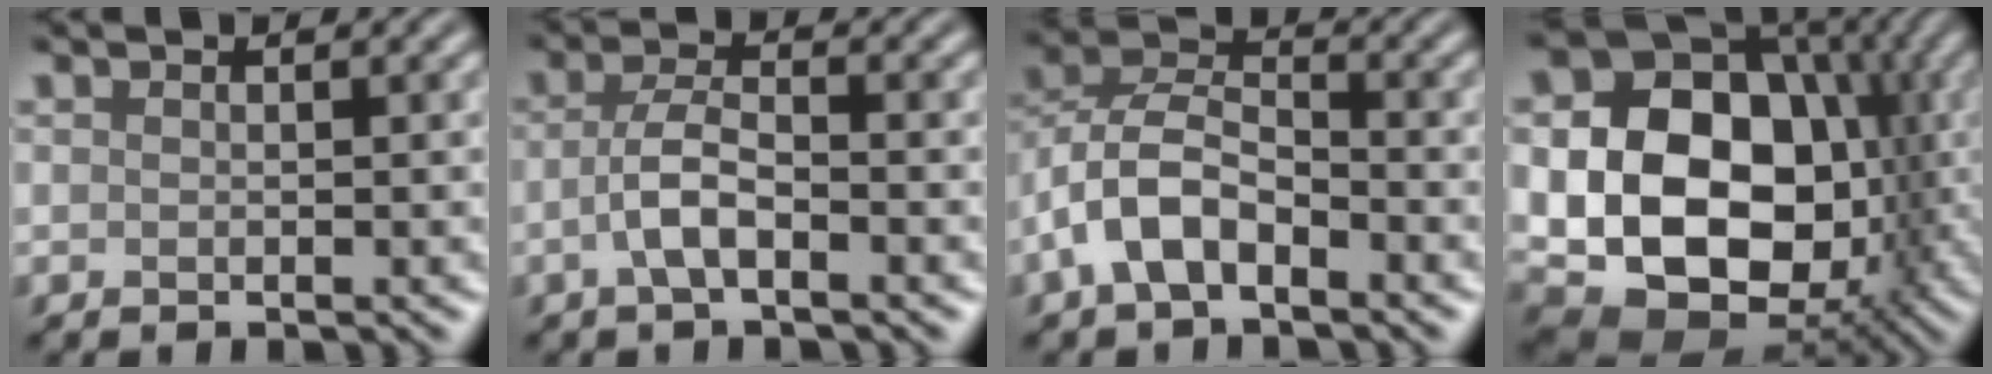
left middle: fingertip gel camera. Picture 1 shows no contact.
{"total": 3.2, "force": [-1.2, 1.1, 2.8], "torque": [-0.059, 0.005, -0.030]}
{"total": 5.8, "force": [-2.7, 3.1, 4.0], "torque": [-0.078, 0.010, -0.059]}
{"total": 17.8, "force": [-1.0, 13.4, 11.7], "torque": [-0.169, -0.015, -0.014]}